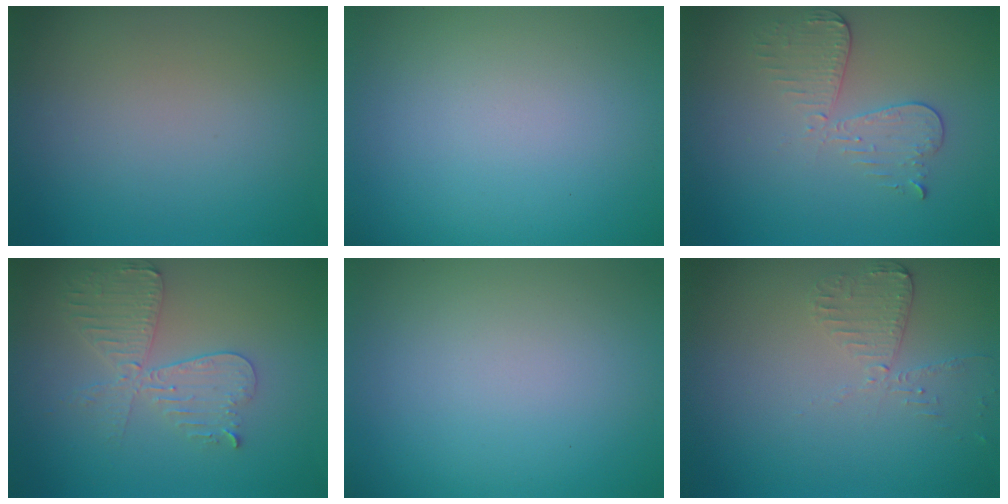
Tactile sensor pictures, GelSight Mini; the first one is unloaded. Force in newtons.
{"total": 0.0}
{"total": 2.9, "press": 2.7, "slide": 1.2}
{"total": 4.4, "press": 3.8, "slide": 2.1}
{"total": 0.0}
{"total": 2.0, "press": 2.0, "slide": 0.3}